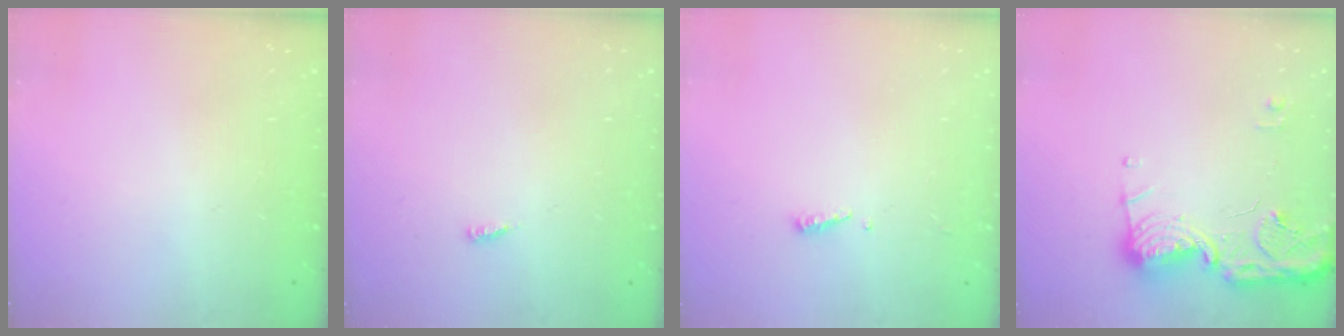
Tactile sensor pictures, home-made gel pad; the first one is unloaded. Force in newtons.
{"total": 2.6, "press": 2.6, "slide": 0.3}
{"total": 3.7, "press": 3.6, "slide": 0.5}
{"total": 15.0, "press": 14.9, "slide": 0.8}